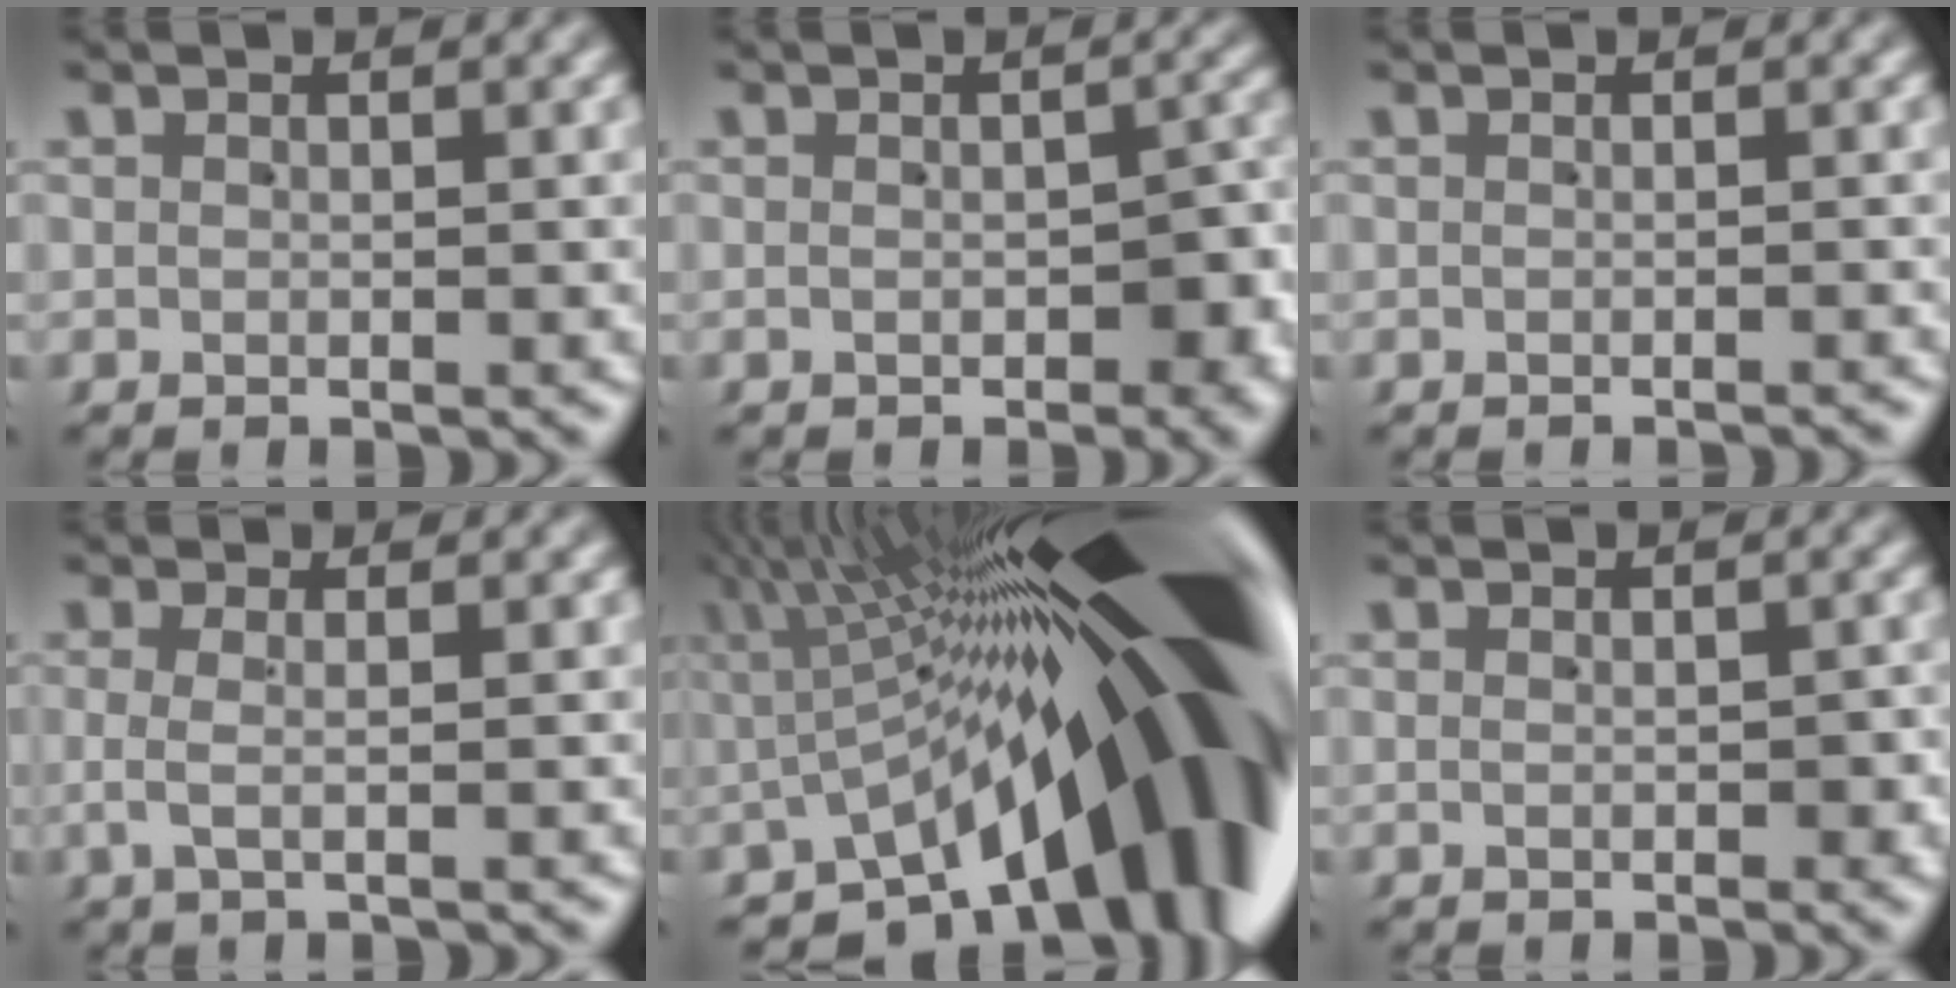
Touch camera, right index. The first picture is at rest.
{"total": 2.9, "force": [-1.1, 1.6, 2.2], "torque": [-0.026, -0.004, -0.013]}
{"total": 0.7, "force": [-0.5, -0.4, -0.2], "torque": [0.001, 0.001, -0.010]}
{"total": 1.4, "force": [-0.2, -0.4, 1.3], "torque": [-0.037, -0.001, -0.005]}
{"total": 28.8, "force": [-1.4, 11.7, 26.3], "torque": [-0.327, -0.004, -0.022]}
{"total": 0.8, "force": [-0.4, 0.5, 0.4], "torque": [-0.008, -0.004, -0.005]}